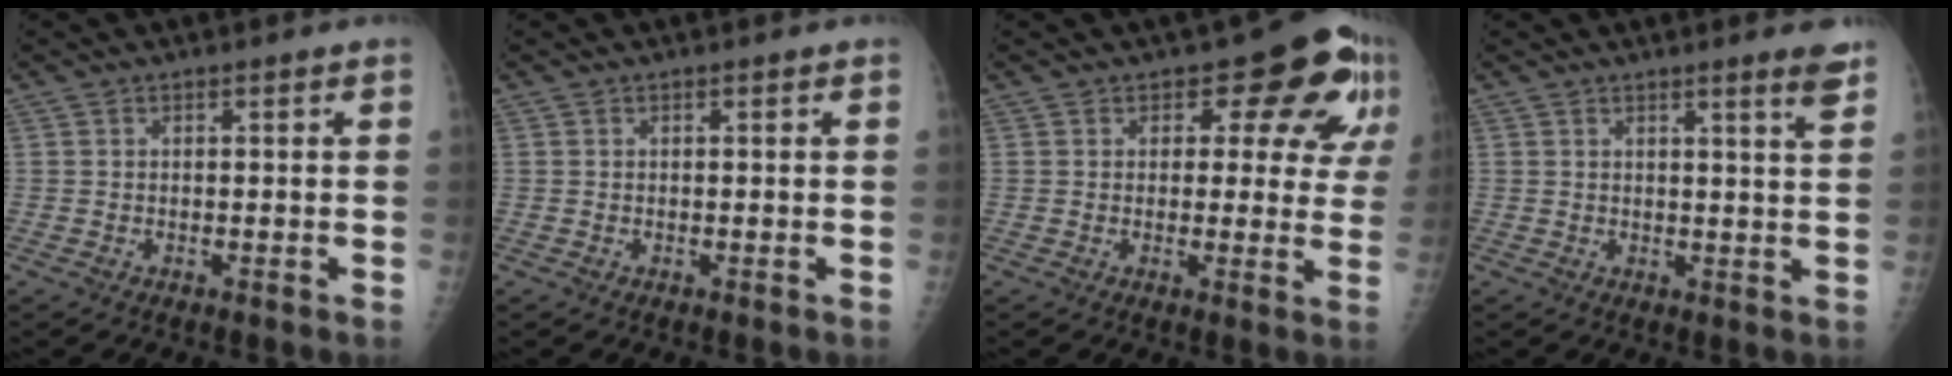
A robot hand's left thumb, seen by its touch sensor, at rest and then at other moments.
{"total": 0.0}
{"total": 11.3, "force": [5.1, 6.3, 7.9], "torque": [-0.039, -0.017, 0.053]}
{"total": 4.0, "force": [2.8, -0.2, 2.8], "torque": [-0.036, -0.022, 0.038]}